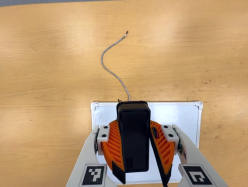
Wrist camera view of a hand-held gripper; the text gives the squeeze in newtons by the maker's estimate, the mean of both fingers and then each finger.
{"total": 9.8, "left": 9.8, "right": 9.8}